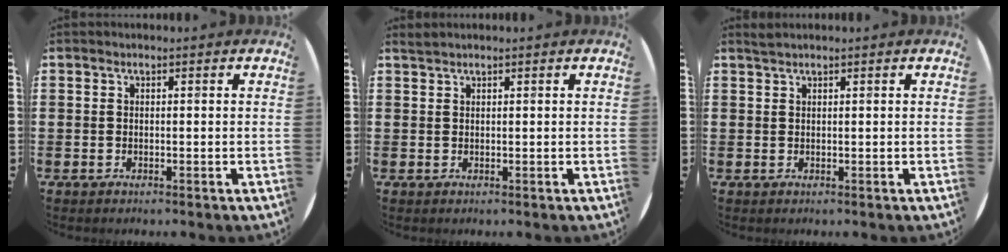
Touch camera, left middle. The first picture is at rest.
{"total": 0.6, "force": [0.6, -0.1, 0.0], "torque": [-0.001, 0.000, 0.012]}
{"total": 0.7, "force": [0.7, -0.1, 0.1], "torque": [-0.001, 0.000, 0.013]}